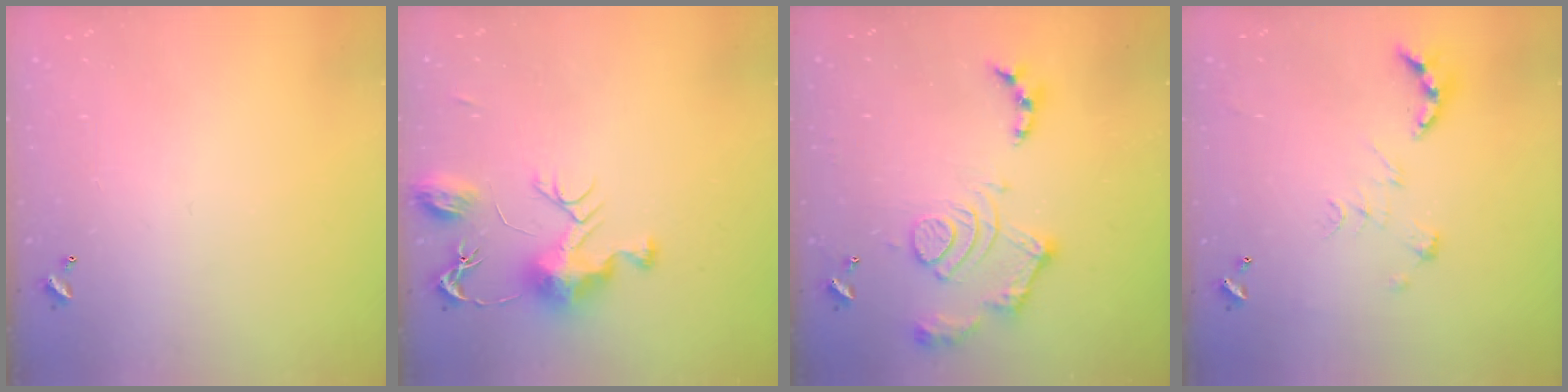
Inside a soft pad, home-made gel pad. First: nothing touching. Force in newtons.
{"total": 9.5, "press": 9.4, "slide": 1.4}
{"total": 14.9, "press": 14.9, "slide": 1.1}
{"total": 2.4, "press": 1.9, "slide": 1.5}